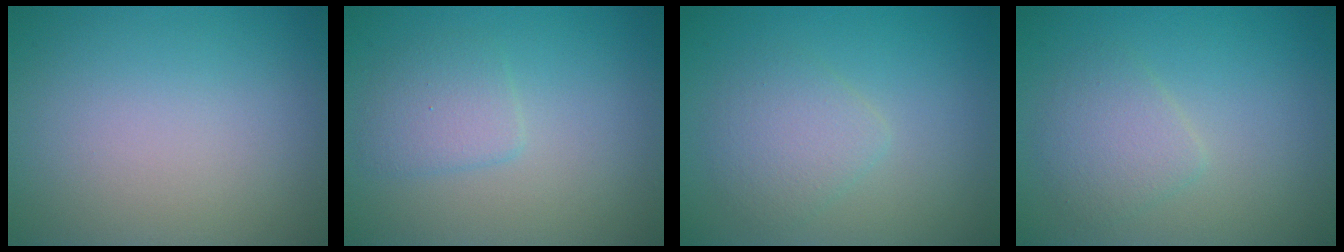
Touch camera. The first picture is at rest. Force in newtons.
{"total": 2.2, "press": 2.2, "slide": 0.1}
{"total": 2.6, "press": 2.5, "slide": 0.1}
{"total": 2.4, "press": 2.4, "slide": 0.1}